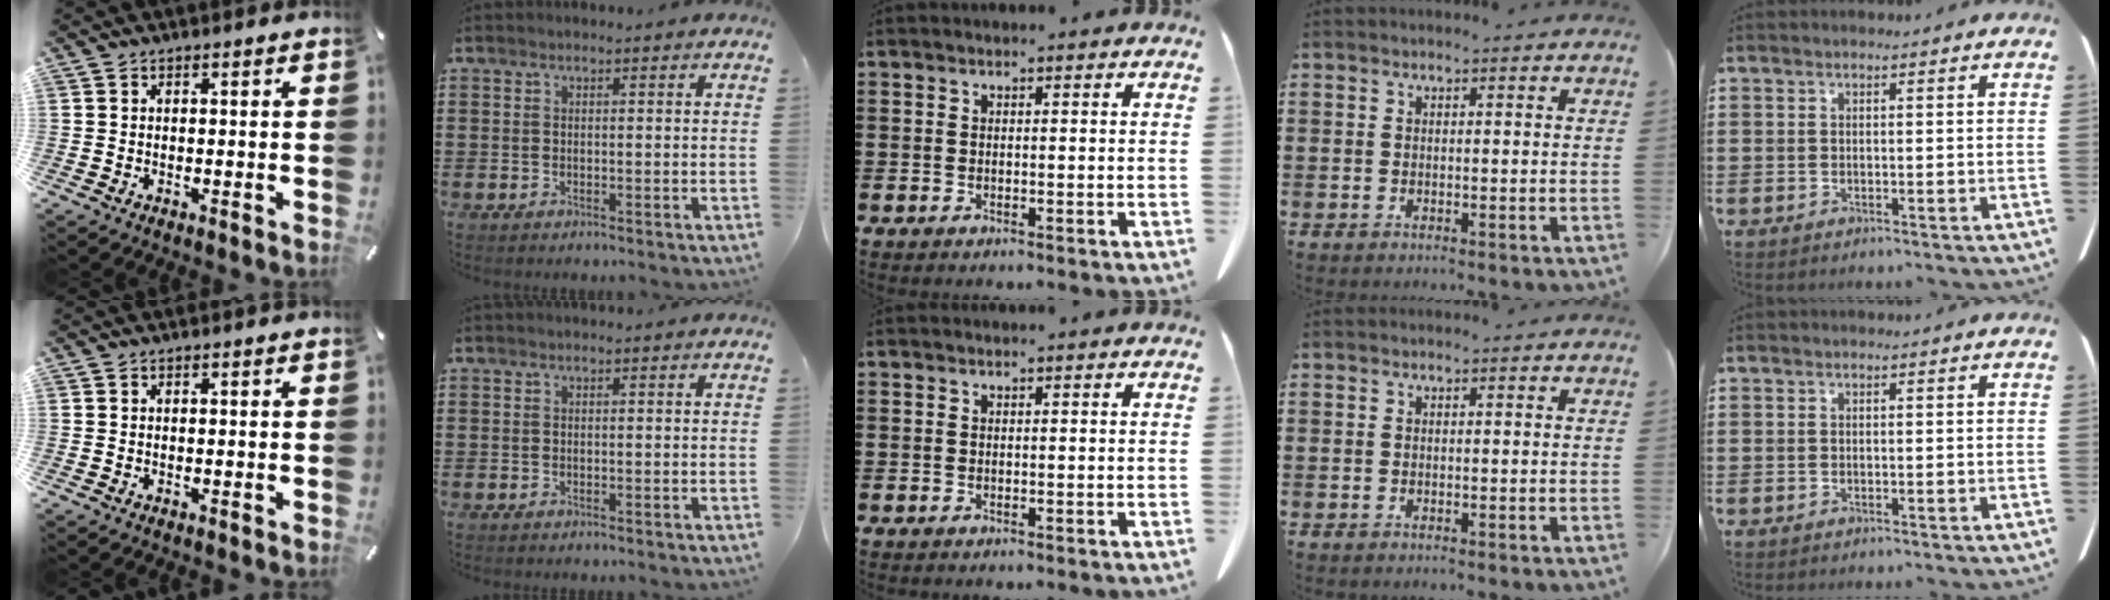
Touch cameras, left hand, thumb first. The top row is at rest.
{}